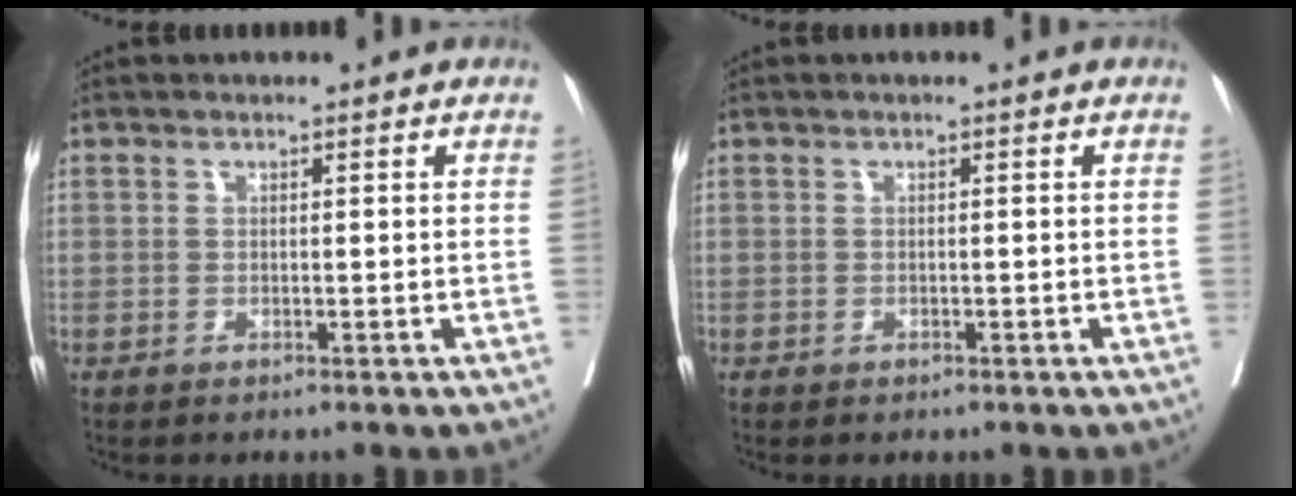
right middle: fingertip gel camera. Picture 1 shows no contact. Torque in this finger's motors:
{"motor_torque": [-0.34, -0.09, -0.05, -0.01]}